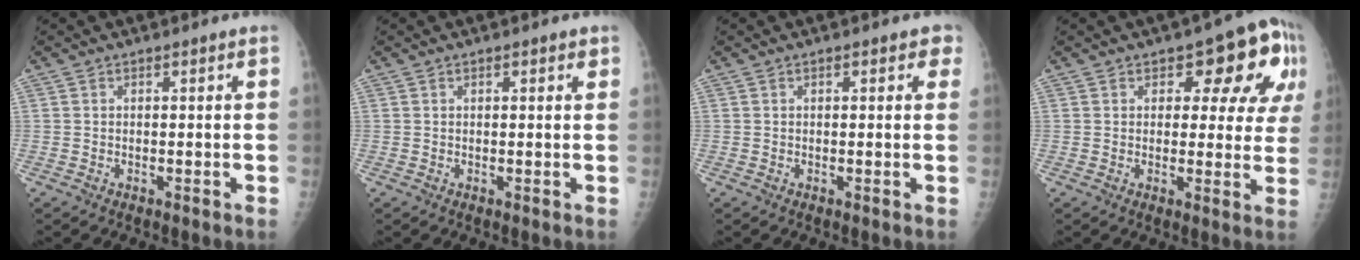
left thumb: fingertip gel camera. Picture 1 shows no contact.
{"total": 1.0, "force": [0.6, 0.5, 0.7], "torque": [-0.006, -0.001, 0.008]}
{"total": 2.3, "force": [1.1, 1.2, 1.7], "torque": [-0.005, 0.001, 0.008]}
{"total": 11.5, "force": [4.4, 6.0, 8.8], "torque": [-0.052, -0.004, 0.049]}